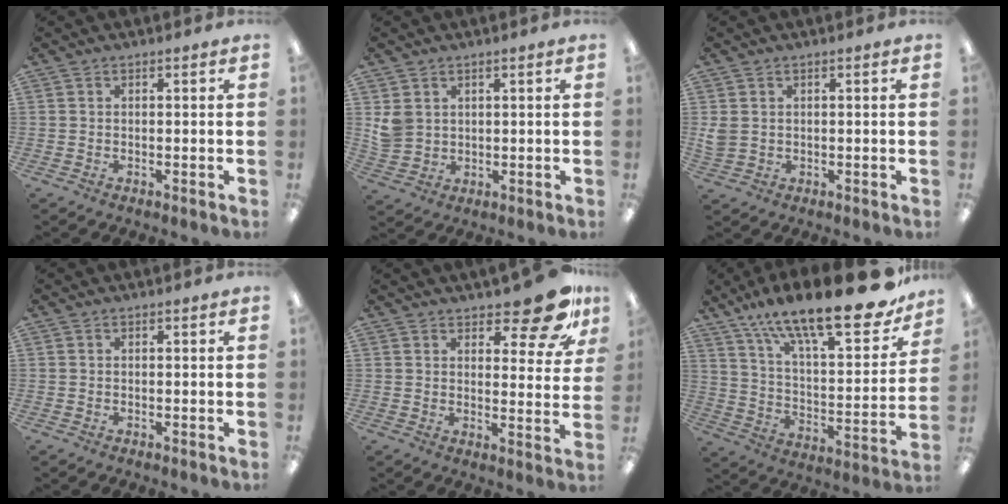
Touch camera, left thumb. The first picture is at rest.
{"total": 4.6, "force": [2.3, 3.7, 1.3], "torque": [-0.027, -0.004, 0.046]}
{"total": 2.7, "force": [0.8, 2.2, 1.3], "torque": [-0.027, 0.002, 0.017]}
{"total": 0.0}
{"total": 12.8, "force": [9.6, 3.8, 7.6], "torque": [-0.083, -0.066, 0.158]}
{"total": 24.7, "force": [18.0, 7.4, 15.2], "torque": [-0.239, -0.118, 0.298]}